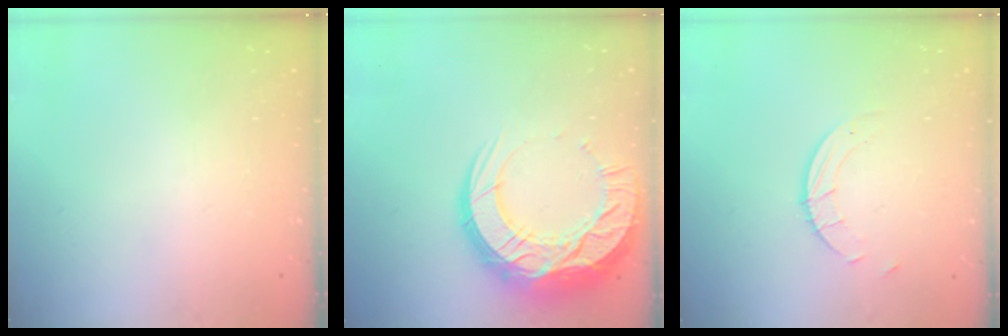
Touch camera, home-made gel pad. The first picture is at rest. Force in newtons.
{"total": 22.3, "press": 22.2, "slide": 1.9}
{"total": 2.5, "press": 2.5, "slide": 0.2}